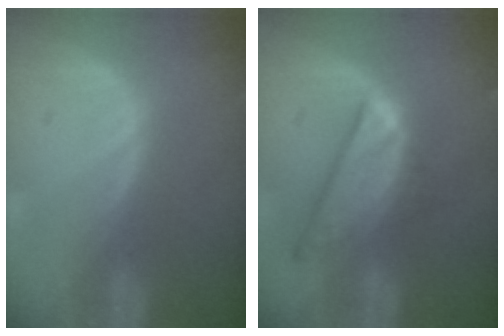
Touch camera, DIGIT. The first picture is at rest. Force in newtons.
{"total": 8.7, "press": 7.4, "slide": 4.6}